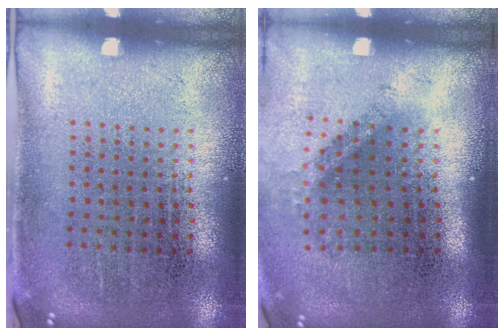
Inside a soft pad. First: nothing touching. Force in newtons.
{"total": 1.3, "press": 0.9, "slide": 0.9}